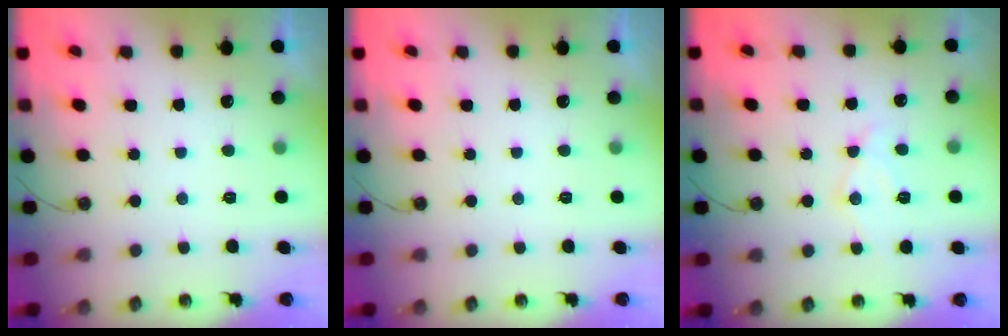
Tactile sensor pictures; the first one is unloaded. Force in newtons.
{"total": 0.0}
{"total": 11.0, "press": 10.9, "slide": 0.7}